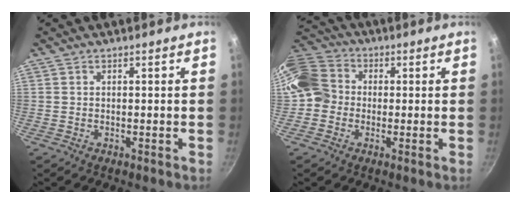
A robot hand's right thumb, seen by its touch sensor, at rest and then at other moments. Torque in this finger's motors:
{"motor_torque": [2.42, 2.59, 1.15, -0.74, 0.52]}